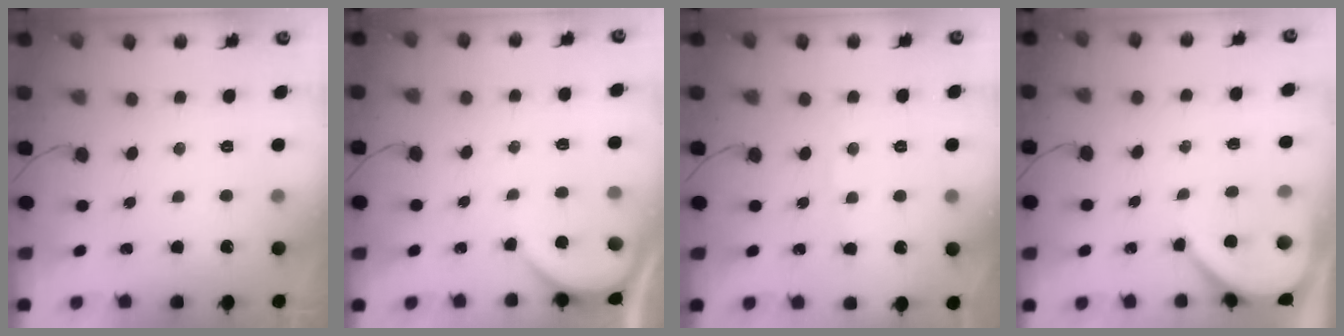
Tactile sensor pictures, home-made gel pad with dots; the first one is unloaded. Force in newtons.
{"total": 2.4, "press": 2.4, "slide": 0.2}
{"total": 1.5, "press": 1.5, "slide": 0.2}
{"total": 5.1, "press": 5.0, "slide": 0.4}